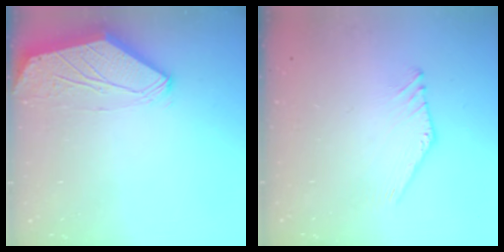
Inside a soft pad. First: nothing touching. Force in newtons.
{"total": 2.3, "press": 2.3, "slide": 0.1}